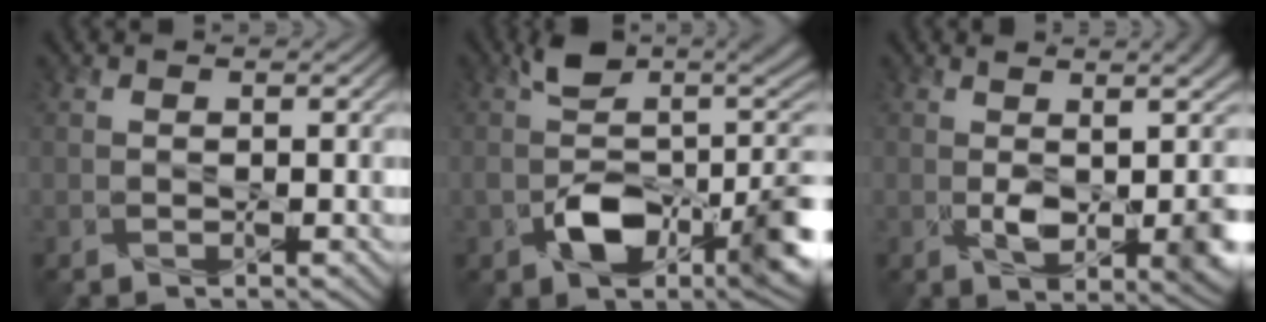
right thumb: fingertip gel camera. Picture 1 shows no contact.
{"total": 11.8, "force": [-2.2, 6.0, 9.9], "torque": [-0.173, -0.016, -0.035]}
{"total": 8.7, "force": [0.3, 3.2, 8.1], "torque": [-0.108, -0.006, 0.012]}